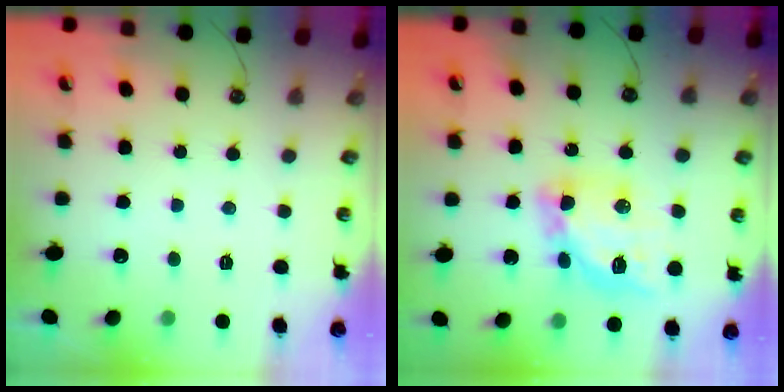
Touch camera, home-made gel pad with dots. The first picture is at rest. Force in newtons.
{"total": 13.3, "press": 13.2, "slide": 1.3}